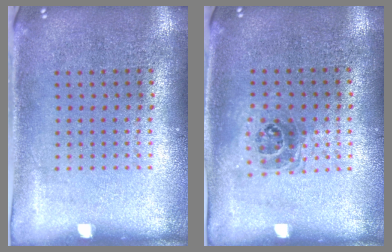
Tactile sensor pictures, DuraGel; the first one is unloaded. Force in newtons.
{"total": 1.0, "press": 0.9, "slide": 0.5}